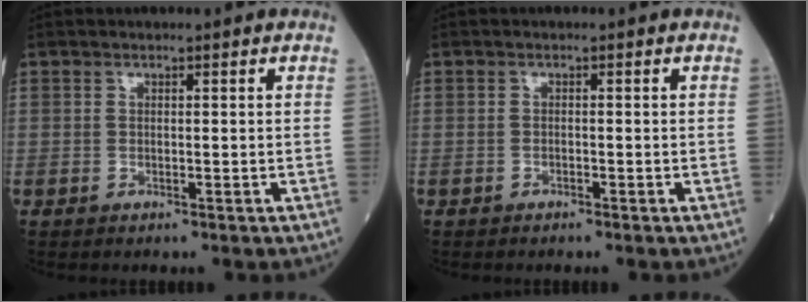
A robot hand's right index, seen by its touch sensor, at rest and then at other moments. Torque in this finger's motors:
{"motor_torque": [0.08, -0.03, 0.05, 0.00]}